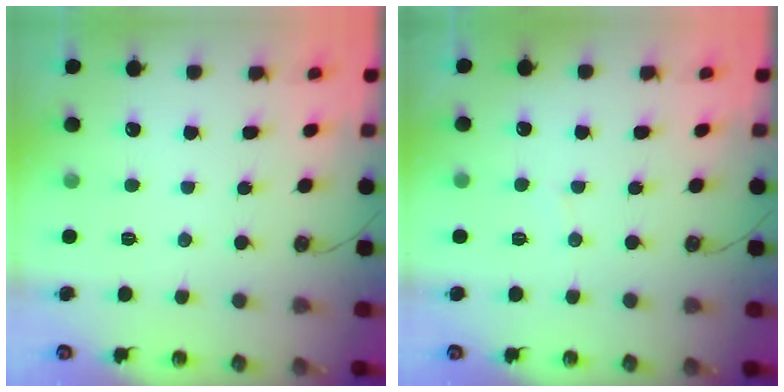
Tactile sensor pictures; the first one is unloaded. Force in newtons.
{"total": 2.8, "press": 2.8, "slide": 0.2}